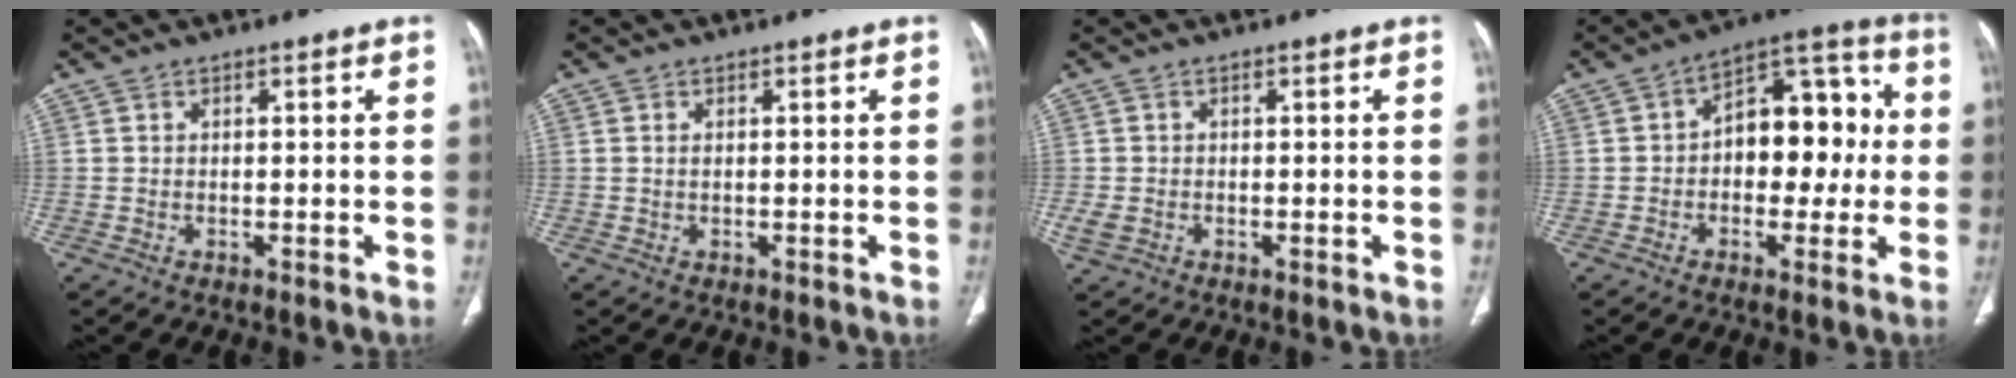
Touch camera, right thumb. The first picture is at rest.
{"total": 0.7, "force": [0.2, 0.3, 0.5], "torque": [-0.013, 0.002, 0.006]}
{"total": 2.6, "force": [-0.6, 1.9, 1.7], "torque": [-0.039, 0.003, -0.009]}
{"total": 14.8, "force": [0.2, 9.2, 11.6], "torque": [-0.115, 0.046, -0.005]}